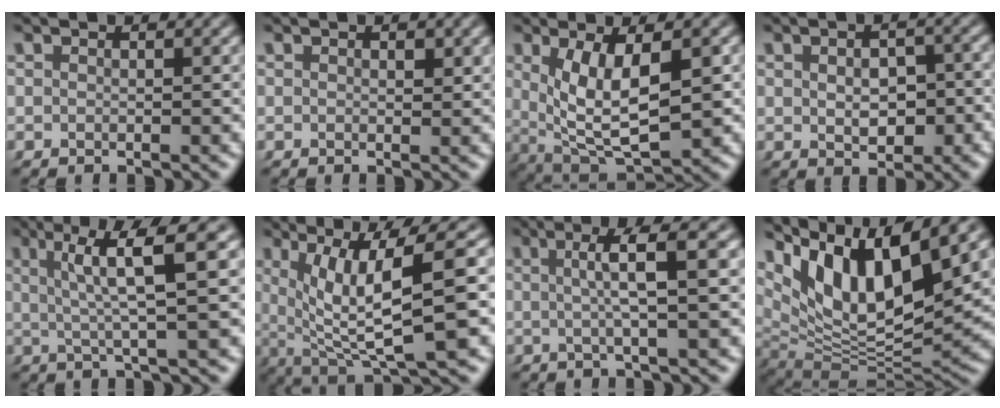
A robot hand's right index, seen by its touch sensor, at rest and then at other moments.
{"total": 0.6, "force": [0.3, 0.3, 0.4], "torque": [-0.001, -0.007, 0.005]}
{"total": 11.0, "force": [0.1, 6.8, 8.6], "torque": [-0.163, -0.028, 0.016]}
{"total": 2.8, "force": [-0.5, 1.9, 2.0], "torque": [-0.028, -0.011, -0.001]}
{"total": 5.7, "force": [2.3, -0.1, 5.2], "torque": [-0.072, 0.017, 0.029]}
{"total": 11.2, "force": [0.7, 5.3, 9.9], "torque": [-0.164, -0.006, 0.021]}
{"total": 4.3, "force": [1.1, -0.3, 4.2], "torque": [-0.066, 0.017, 0.013]}
{"total": 15.2, "force": [4.0, 9.6, 11.2], "torque": [-0.187, -0.001, 0.060]}